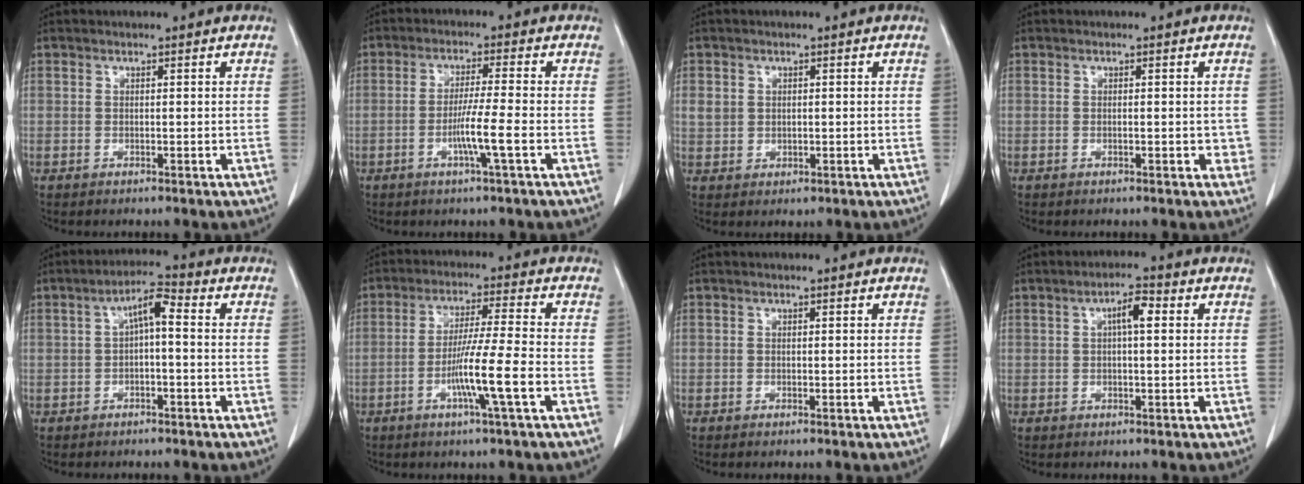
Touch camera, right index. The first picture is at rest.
{"total": 5.5, "force": [-1.8, -0.9, 5.1], "torque": [-0.096, -0.009, -0.038]}
{"total": 3.1, "force": [0.5, 2.7, 1.4], "torque": [-0.030, 0.002, 0.016]}
{"total": 1.7, "force": [-0.2, 0.9, 1.5], "torque": [-0.016, 0.000, -0.003]}
{"total": 4.8, "force": [0.3, 1.2, 4.7], "torque": [-0.082, 0.022, 0.003]}
{"total": 8.7, "force": [-2.9, -1.1, 8.1], "torque": [-0.152, -0.010, -0.058]}
{"total": 0.0}
{"total": 3.8, "force": [0.9, 0.9, 3.5], "torque": [-0.061, 0.011, 0.013]}